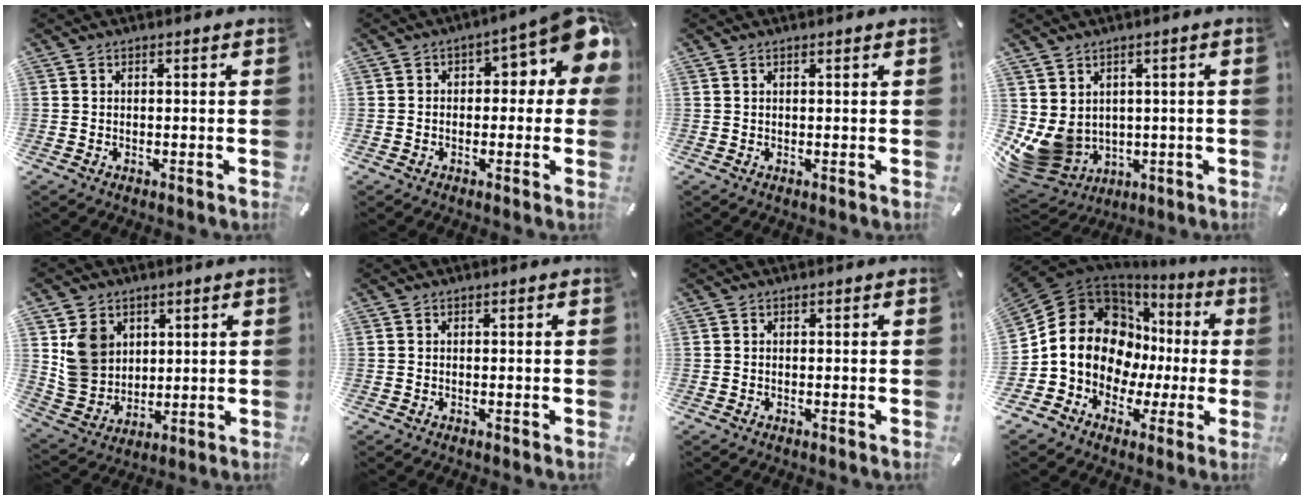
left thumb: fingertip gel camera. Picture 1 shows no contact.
{"total": 10.1, "force": [3.0, 5.0, 8.3], "torque": [-0.098, -0.025, 0.047]}
{"total": 0.7, "force": [0.4, 0.1, 0.6], "torque": [-0.011, 0.001, 0.006]}
{"total": 9.4, "force": [0.7, 8.8, 3.3], "torque": [-0.094, -0.022, 0.020]}
{"total": 10.4, "force": [4.2, 9.2, 2.5], "torque": [-0.053, -0.015, 0.088]}
{"total": 0.0}
{"total": 0.0}
{"total": 17.8, "force": [1.6, 15.1, 9.2], "torque": [-0.194, -0.018, 0.037]}